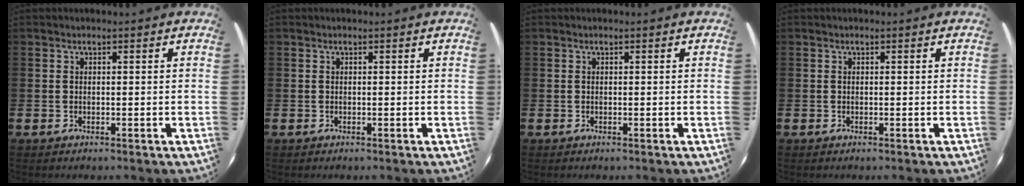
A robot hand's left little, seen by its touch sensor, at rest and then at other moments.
{"total": 0.0}
{"total": 0.0}
{"total": 0.0}